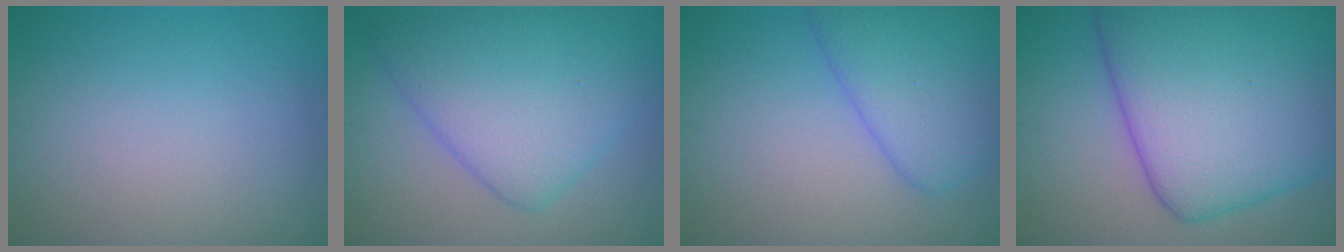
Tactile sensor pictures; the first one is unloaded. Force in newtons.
{"total": 7.8, "press": 7.8, "slide": 0.0}
{"total": 5.3, "press": 5.3, "slide": 0.1}
{"total": 14.2, "press": 14.2, "slide": 0.3}